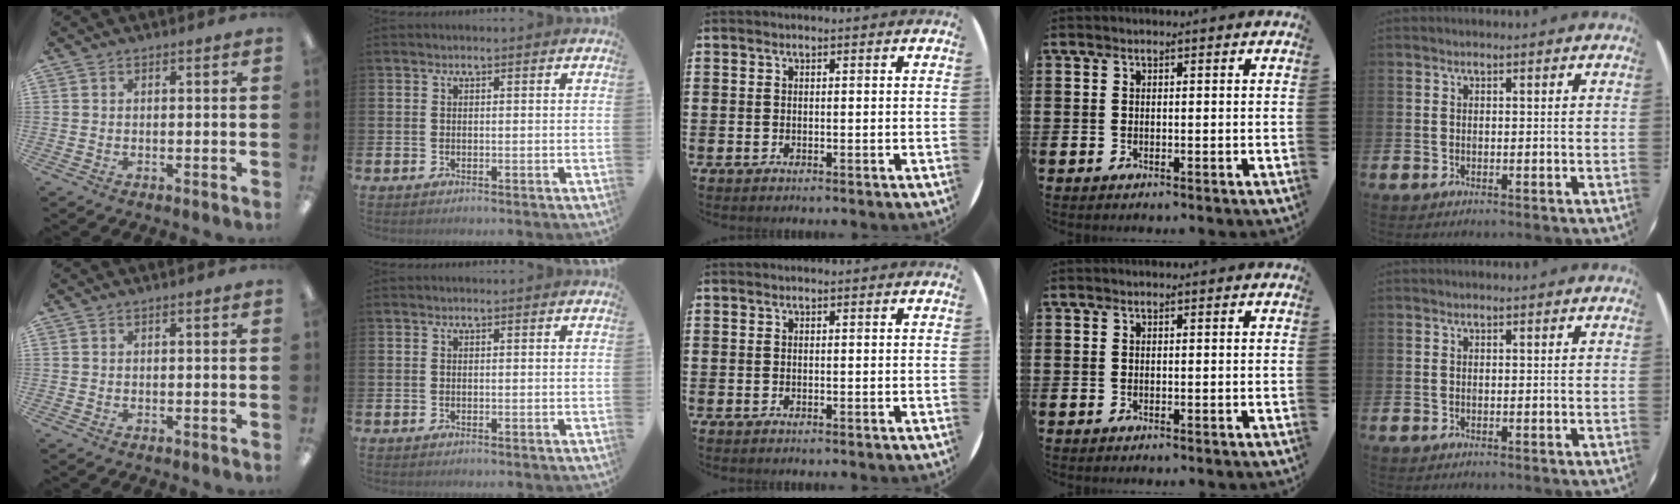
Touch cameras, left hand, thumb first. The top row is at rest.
{}